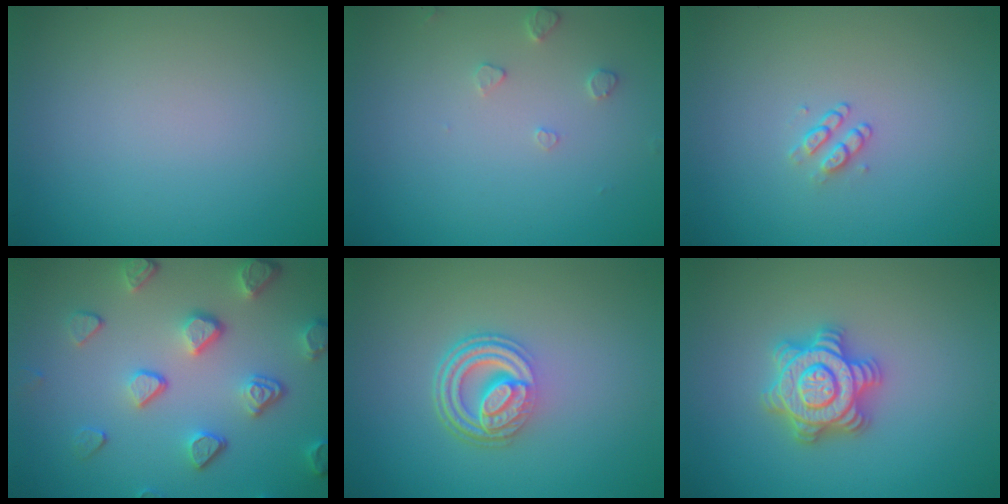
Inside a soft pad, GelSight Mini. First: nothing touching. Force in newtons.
{"total": 1.2, "press": 1.2, "slide": 0.2}
{"total": 1.1, "press": 0.8, "slide": 0.7}
{"total": 5.0, "press": 3.9, "slide": 3.1}
{"total": 4.9, "press": 3.4, "slide": 3.5}
{"total": 4.9, "press": 4.8, "slide": 0.8}